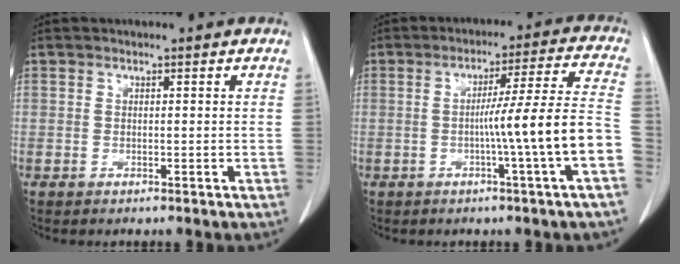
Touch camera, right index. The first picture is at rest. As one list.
[{"total": 11.6, "force": [-3.2, -2.1, 11.0], "torque": [-0.164, 0.007, -0.047]}]